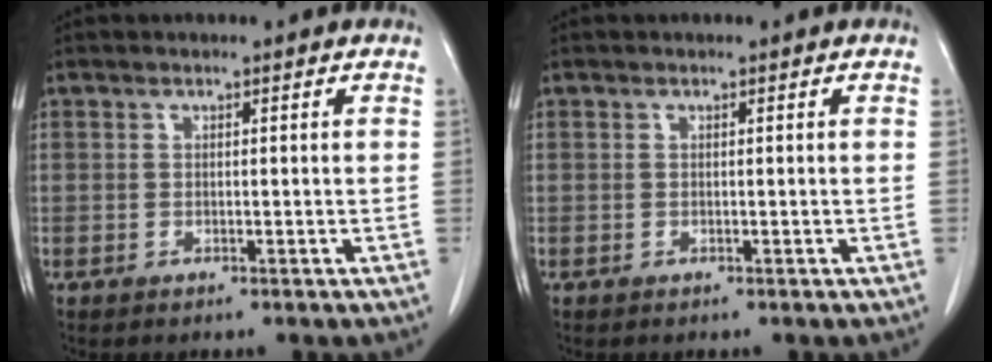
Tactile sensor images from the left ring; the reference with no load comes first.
{"total": 0.0}